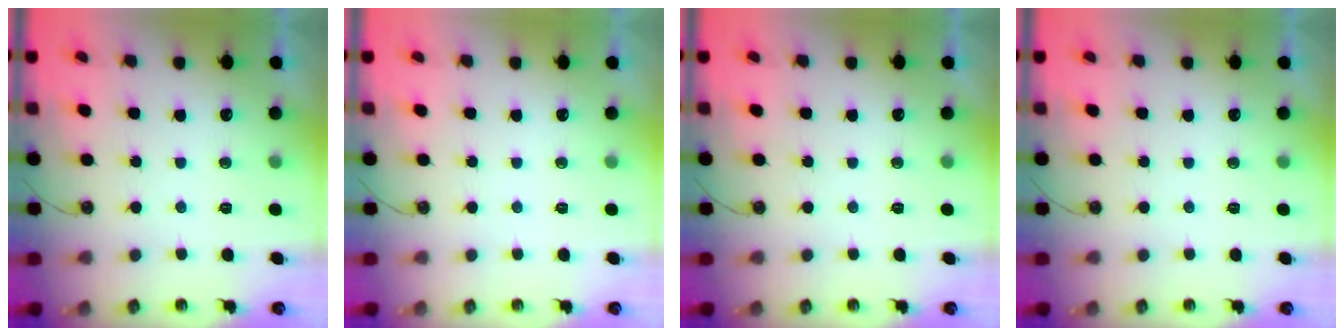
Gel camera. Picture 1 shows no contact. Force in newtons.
{"total": 0.0}
{"total": 0.0}
{"total": 0.0}